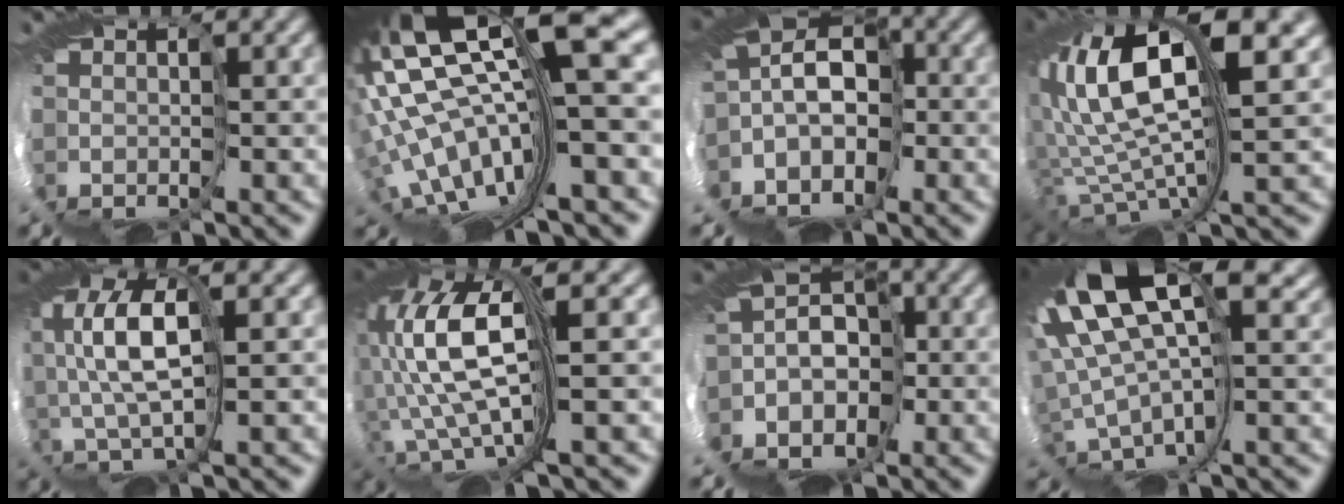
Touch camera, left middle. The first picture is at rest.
{"total": 12.3, "force": [2.1, 1.3, 12.1], "torque": [-0.259, -0.011, 0.072]}
{"total": 4.9, "force": [-3.0, 2.9, 2.6], "torque": [-0.066, 0.018, -0.063]}
{"total": 11.2, "force": [4.6, 2.5, 9.9], "torque": [-0.257, 0.022, 0.090]}
{"total": 3.9, "force": [0.7, -0.9, 3.7], "torque": [-0.126, 0.030, 0.001]}
{"total": 9.2, "force": [-0.3, 1.6, 9.0], "torque": [-0.241, 0.011, 0.004]}
{"total": 5.2, "force": [-3.7, 3.4, 1.5], "torque": [-0.048, 0.017, -0.075]}
{"total": 10.7, "force": [5.2, 2.4, 9.1], "torque": [-0.240, 0.008, 0.107]}